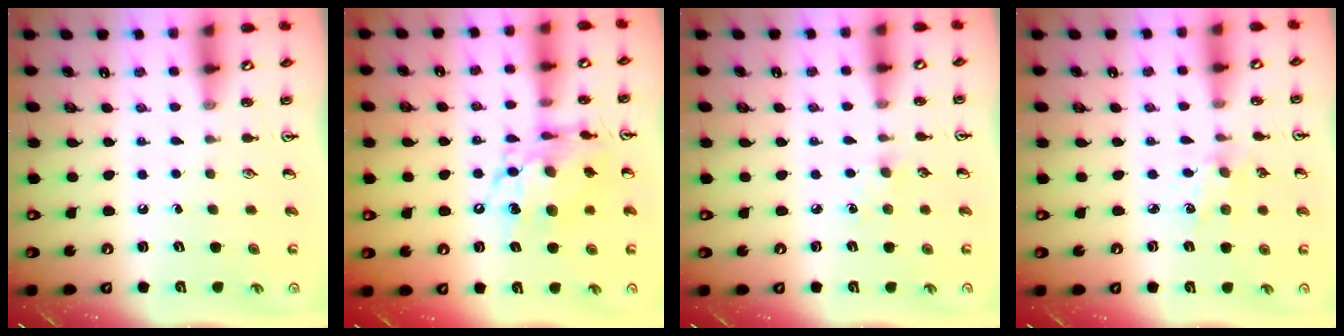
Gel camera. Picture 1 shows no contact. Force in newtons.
{"total": 12.7, "press": 12.7, "slide": 1.0}
{"total": 3.0, "press": 2.9, "slide": 0.4}
{"total": 3.8, "press": 3.7, "slide": 0.5}